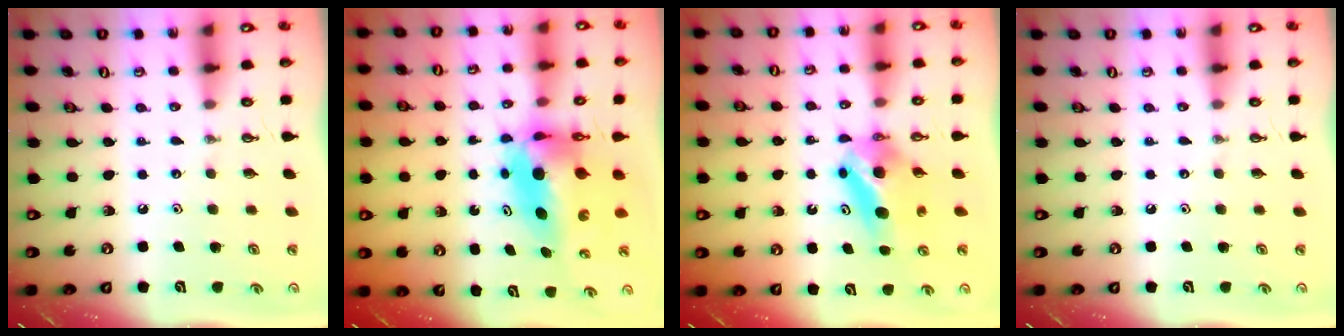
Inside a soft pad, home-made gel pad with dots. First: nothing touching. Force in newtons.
{"total": 7.9, "press": 7.8, "slide": 1.5}
{"total": 6.7, "press": 6.3, "slide": 2.4}
{"total": 0.0}